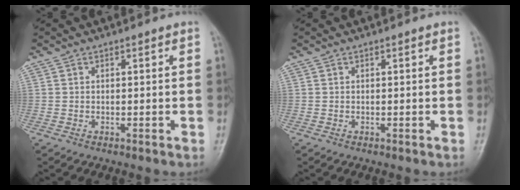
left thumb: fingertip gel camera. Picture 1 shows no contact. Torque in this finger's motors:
{"motor_torque": [0.01, 0.01, -0.02, -0.02, 0.00]}